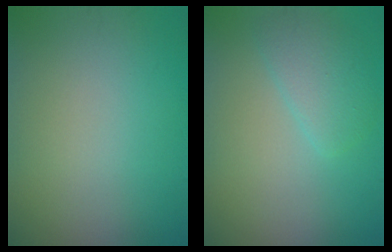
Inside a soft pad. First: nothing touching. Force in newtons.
{"total": 2.5, "press": 2.5, "slide": 0.3}